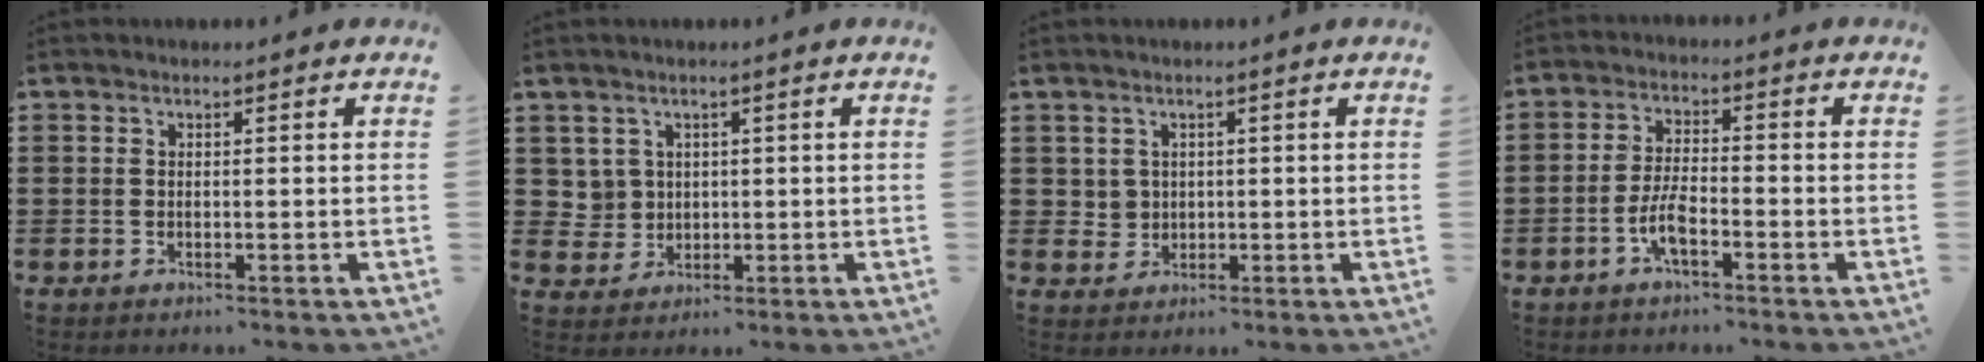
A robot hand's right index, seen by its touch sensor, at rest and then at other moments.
{"total": 2.9, "force": [1.1, 2.7, 0.5], "torque": [-0.024, 0.009, 0.020]}
{"total": 1.9, "force": [0.6, 1.8, 0.3], "torque": [-0.014, 0.008, 0.011]}
{"total": 5.0, "force": [-2.5, 1.3, 4.1], "torque": [-0.097, -0.003, -0.052]}